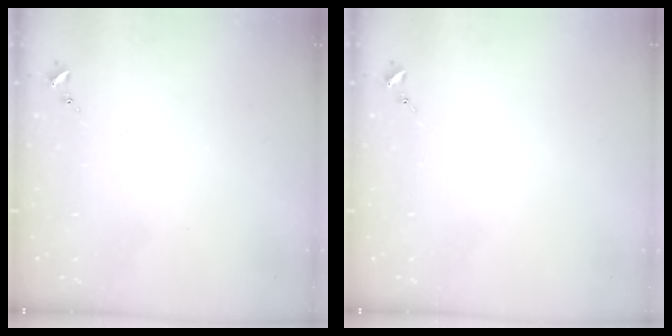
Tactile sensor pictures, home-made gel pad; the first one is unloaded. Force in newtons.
{"total": 0.0}